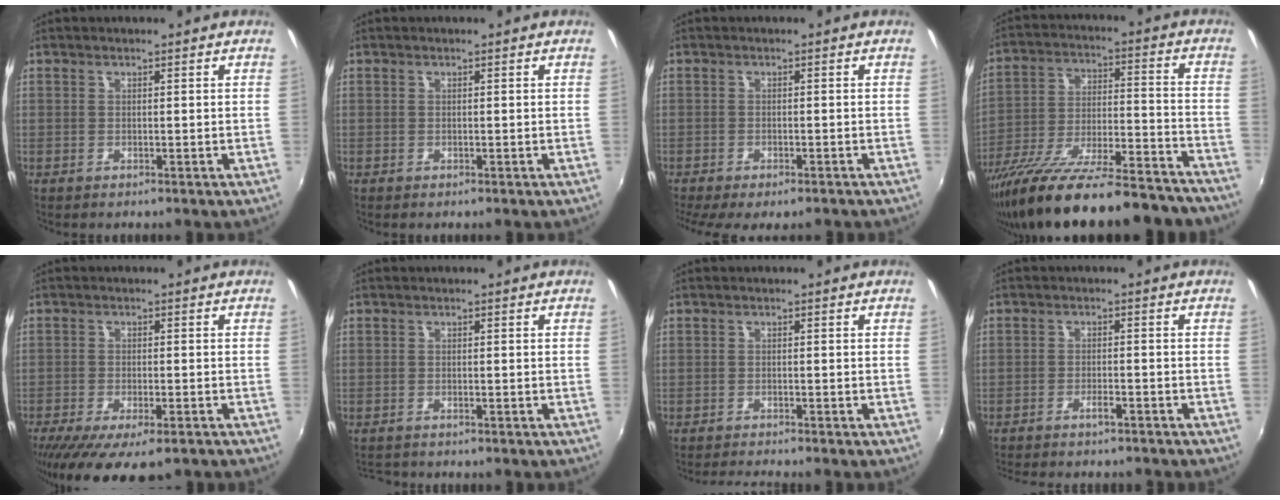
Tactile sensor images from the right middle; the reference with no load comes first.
{"total": 0.0}
{"total": 6.6, "force": [-5.0, 1.8, 3.8], "torque": [-0.089, -0.031, -0.077]}
{"total": 27.4, "force": [-22.5, 5.7, 14.6], "torque": [-0.251, -0.059, -0.327]}
{"total": 12.4, "force": [-8.7, 3.8, 8.0], "torque": [-0.166, -0.051, -0.135]}
{"total": 2.4, "force": [-2.2, 0.7, 0.8], "torque": [-0.024, -0.009, -0.038]}
{"total": 2.9, "force": [-2.8, -0.4, 0.7], "torque": [-0.026, -0.014, -0.053]}
{"total": 4.7, "force": [-4.1, 0.9, 2.1], "torque": [-0.051, -0.006, -0.063]}